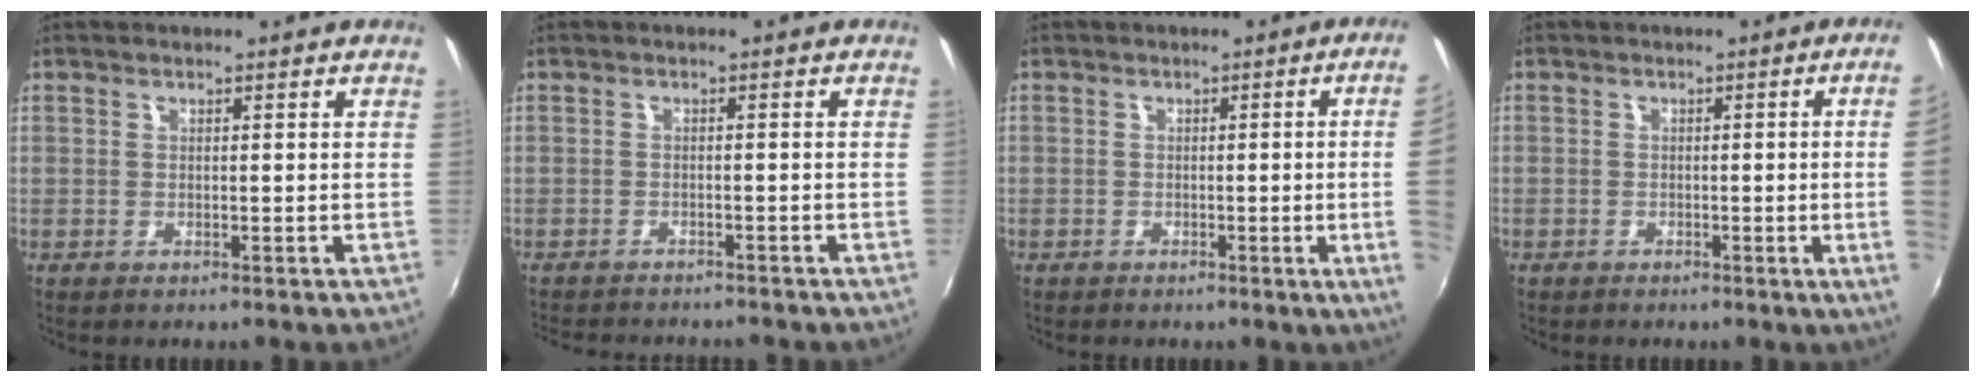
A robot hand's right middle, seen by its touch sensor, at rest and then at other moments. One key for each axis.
{"total": 6.7, "fx": -6.2, "fy": 1.3, "fz": 2.0, "tx": -0.053, "ty": -0.017, "tz": -0.093}
{"total": 8.4, "fx": -0.3, "fy": -1.1, "fz": 8.3, "tx": -0.088, "ty": -0.007, "tz": -0.003}
{"total": 6.1, "fx": -0.3, "fy": -1.5, "fz": 5.9, "tx": -0.076, "ty": -0.012, "tz": -0.002}